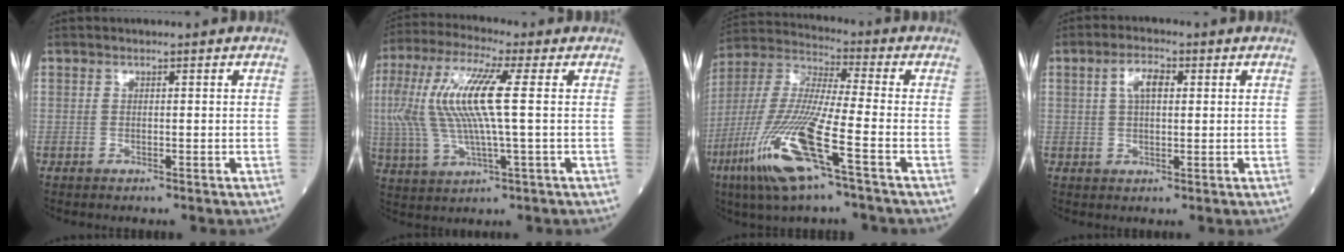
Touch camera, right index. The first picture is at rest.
{"total": 15.4, "force": [1.9, 2.3, 15.1], "torque": [-0.339, 0.019, 0.033]}
{"total": 16.9, "force": [-7.7, 1.1, 15.0], "torque": [-0.336, -0.032, -0.153]}
{"total": 4.3, "force": [1.3, 1.9, 3.7], "torque": [-0.071, 0.013, 0.024]}